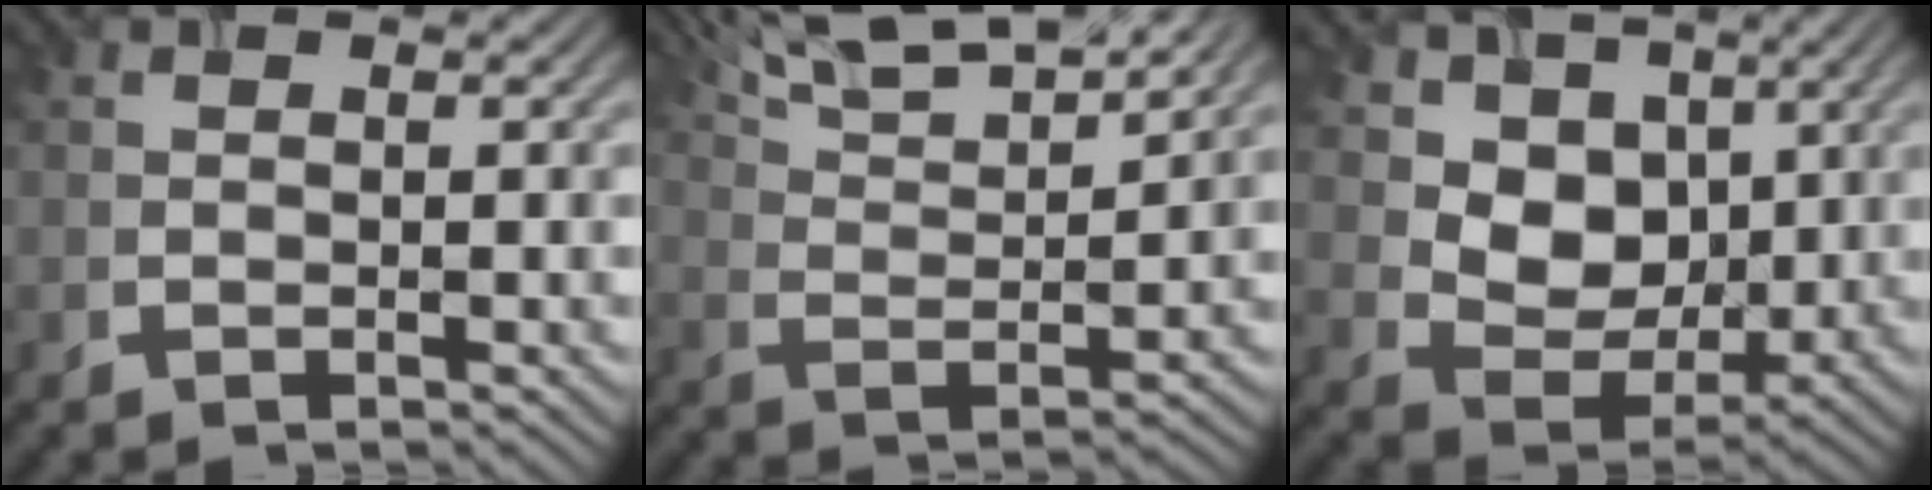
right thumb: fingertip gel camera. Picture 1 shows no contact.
{"total": 10.8, "force": [8.4, 2.6, 6.4], "torque": [-0.132, 0.009, 0.144]}
{"total": 8.5, "force": [3.6, 6.4, 4.2], "torque": [-0.103, -0.010, 0.067]}